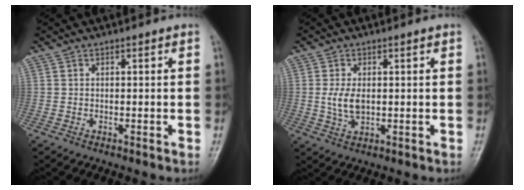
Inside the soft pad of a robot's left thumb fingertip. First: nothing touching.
{"total": 4.6, "force": [0.4, 2.6, 3.8], "torque": [-0.077, -0.007, 0.011]}